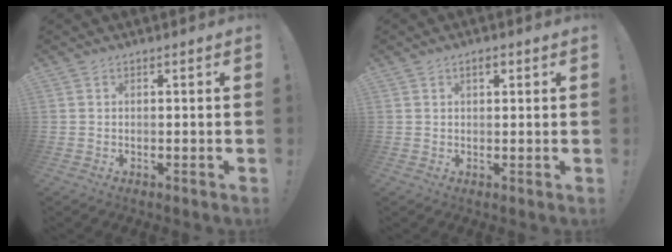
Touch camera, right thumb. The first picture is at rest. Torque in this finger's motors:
{"motor_torque": [-0.43, 0.35, 0.38, -0.13, -0.05]}